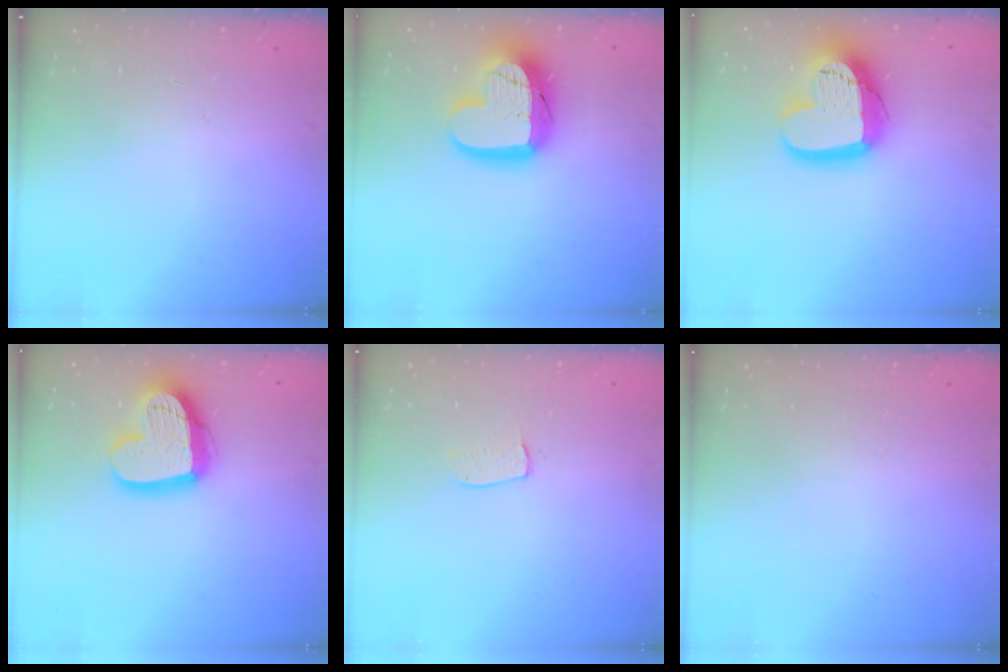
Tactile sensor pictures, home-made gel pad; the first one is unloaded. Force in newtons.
{"total": 18.3, "press": 18.2, "slide": 1.4}
{"total": 19.1, "press": 19.1, "slide": 1.4}
{"total": 18.4, "press": 18.3, "slide": 1.6}
{"total": 4.6, "press": 4.6, "slide": 0.3}
{"total": 0.0}